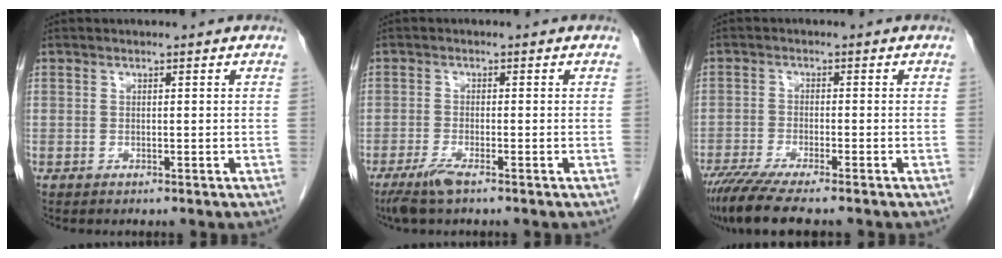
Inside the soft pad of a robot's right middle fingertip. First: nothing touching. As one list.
[{"total": 3.5, "force": [-2.4, 0.3, 2.5], "torque": [-0.058, -0.010, -0.049]}, {"total": 9.2, "force": [-7.5, 0.5, 5.3], "torque": [-0.084, -0.023, -0.125]}]